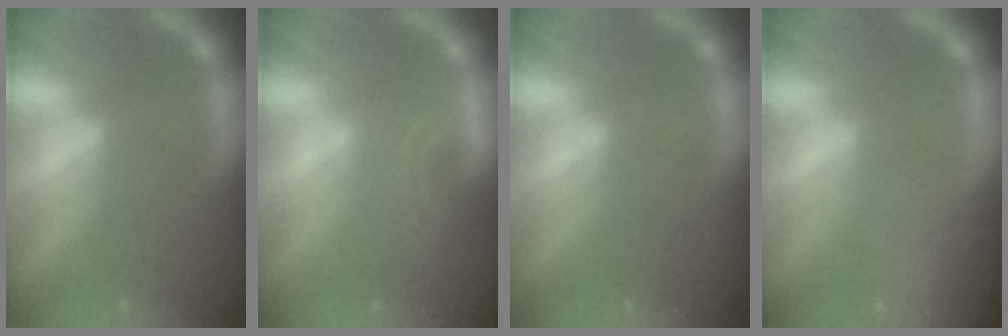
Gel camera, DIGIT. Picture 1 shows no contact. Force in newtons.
{"total": 2.9}
{"total": 0.0}
{"total": 9.1}